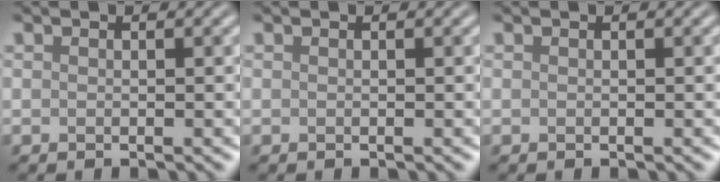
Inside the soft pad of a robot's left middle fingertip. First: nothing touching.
{"total": 0.0}
{"total": 0.0}